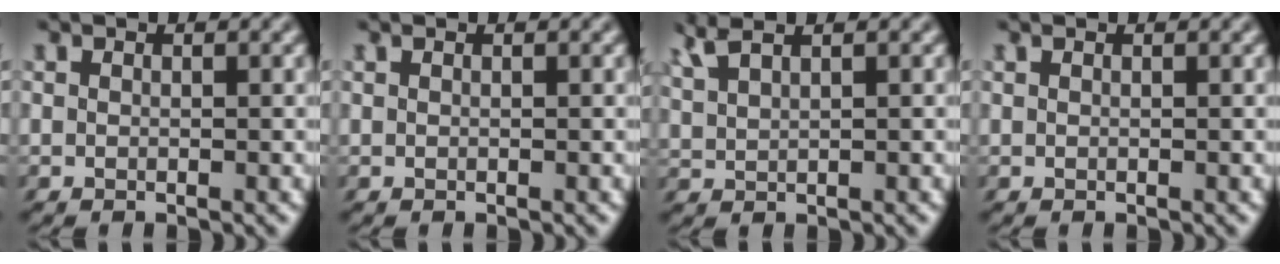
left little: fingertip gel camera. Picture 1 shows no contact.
{"total": 0.0}
{"total": 3.4, "force": [2.1, 1.1, 2.4], "torque": [-0.065, 0.023, 0.036]}
{"total": 0.0}